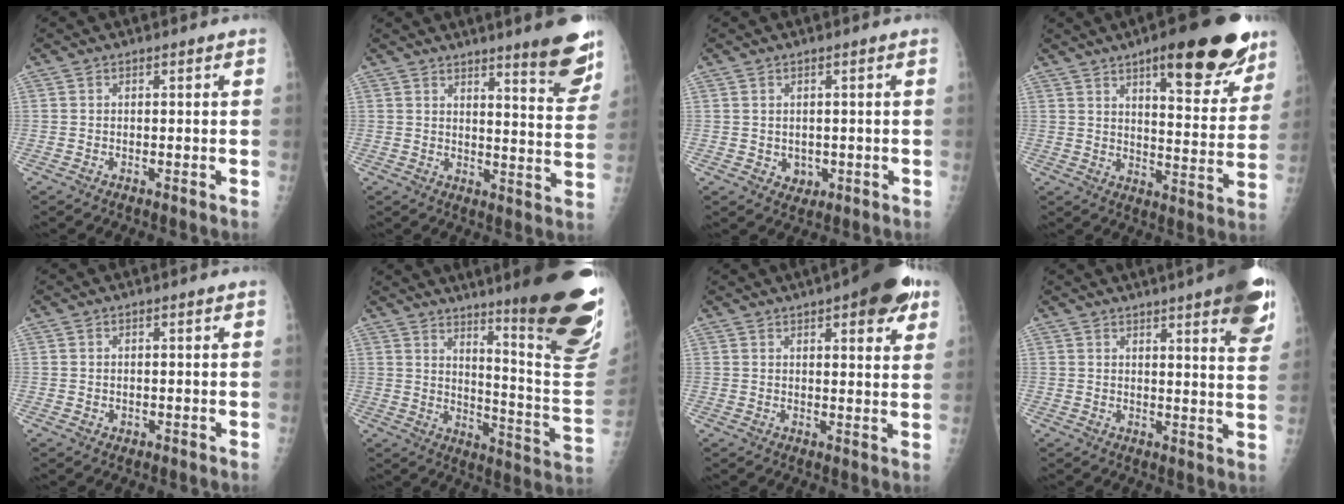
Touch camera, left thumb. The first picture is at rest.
{"total": 10.9, "force": [7.7, 1.3, 7.6], "torque": [-0.074, -0.057, 0.102]}
{"total": 2.5, "force": [-0.2, 2.1, 1.3], "torque": [-0.010, -0.001, 0.005]}
{"total": 20.9, "force": [12.6, 6.5, 15.4], "torque": [-0.169, -0.055, 0.177]}
{"total": 0.7, "force": [0.2, 0.5, 0.4], "torque": [-0.002, -0.002, 0.006]}
{"total": 26.6, "force": [15.8, 3.5, 21.1], "torque": [-0.228, -0.094, 0.222]}
{"total": 12.5, "force": [6.7, 4.0, 9.8], "torque": [-0.100, -0.017, 0.082]}
{"total": 14.5, "force": [8.6, 2.4, 11.4], "torque": [-0.121, -0.034, 0.095]}